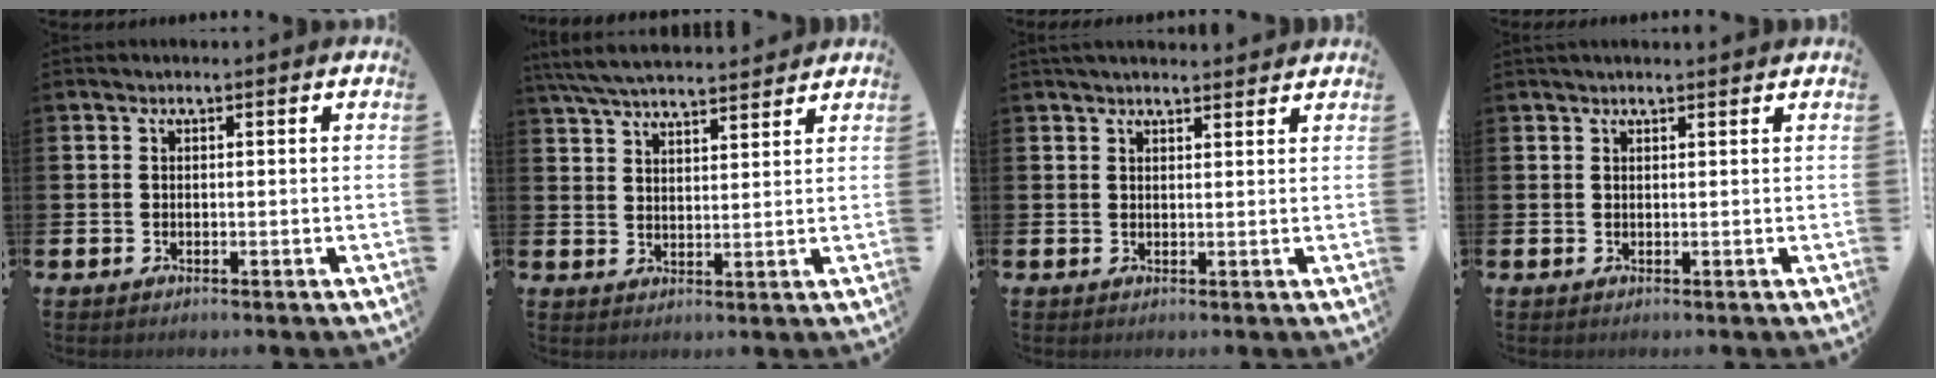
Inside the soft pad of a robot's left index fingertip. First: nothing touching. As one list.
[{"total": 6.2, "force": [5.9, 0.7, 1.5], "torque": [-0.052, -0.026, 0.107]}, {"total": 2.3, "force": [2.2, 0.3, 0.5], "torque": [0.001, -0.011, 0.037]}, {"total": 1.0, "force": [0.9, 0.0, 0.3], "torque": [0.008, -0.005, 0.014]}]